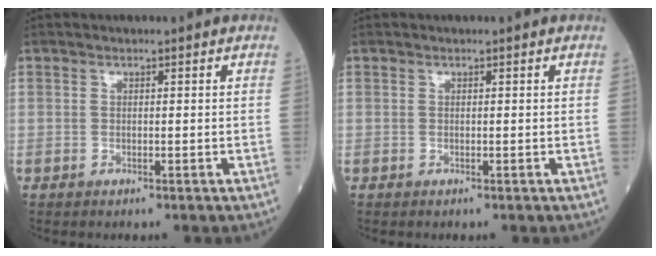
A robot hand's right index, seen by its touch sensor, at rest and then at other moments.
{"total": 0.0}